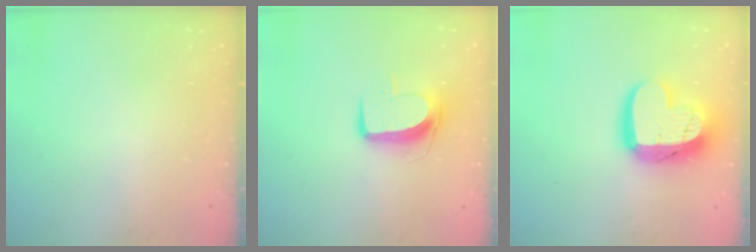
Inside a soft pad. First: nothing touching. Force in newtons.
{"total": 9.6, "press": 9.6, "slide": 0.7}
{"total": 18.3, "press": 18.2, "slide": 1.4}